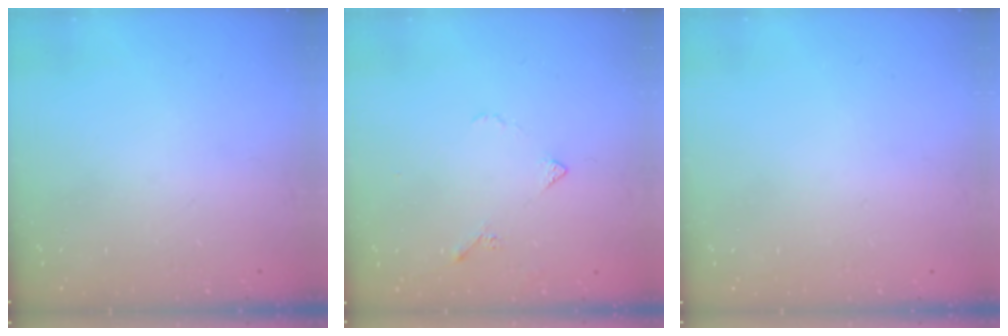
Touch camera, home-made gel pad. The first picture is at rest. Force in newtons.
{"total": 3.0, "press": 3.0, "slide": 0.6}
{"total": 1.9, "press": 1.9, "slide": 0.1}